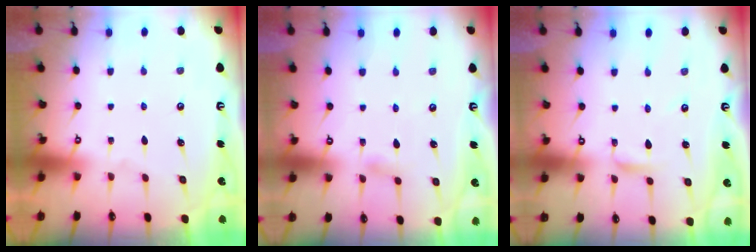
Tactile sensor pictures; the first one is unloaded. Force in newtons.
{"total": 4.7, "press": 4.7, "slide": 0.6}
{"total": 2.1, "press": 2.1, "slide": 0.2}